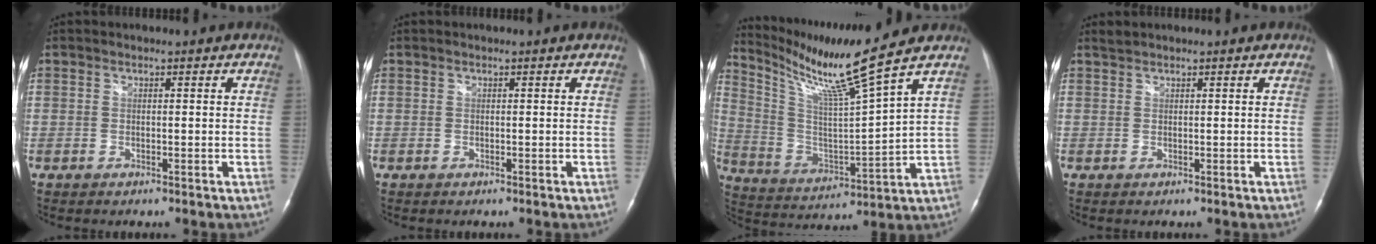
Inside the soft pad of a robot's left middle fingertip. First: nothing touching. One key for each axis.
{"total": 0.0}
{"total": 13.3, "fx": 10.5, "fy": -3.2, "fz": 7.4, "tx": -0.145, "ty": -0.031, "tz": 0.203}
{"total": 0.7, "fx": 0.7, "fy": -0.1, "fz": 0.0, "tx": -0.006, "ty": 0.006, "tz": 0.019}